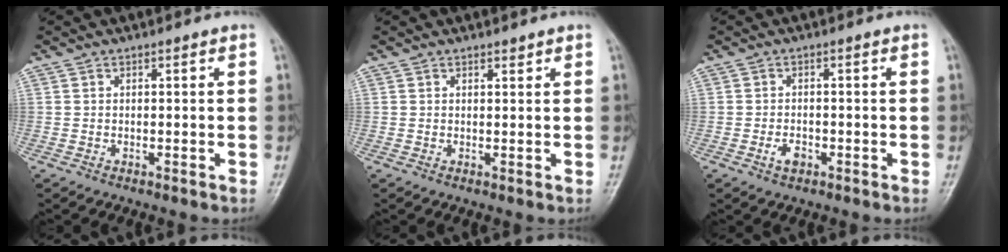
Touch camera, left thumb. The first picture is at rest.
{"total": 0.9, "force": [0.8, 0.3, 0.3], "torque": [-0.005, -0.007, 0.012]}
{"total": 2.3, "force": [-1.0, 1.4, 1.5], "torque": [-0.026, 0.006, -0.018]}